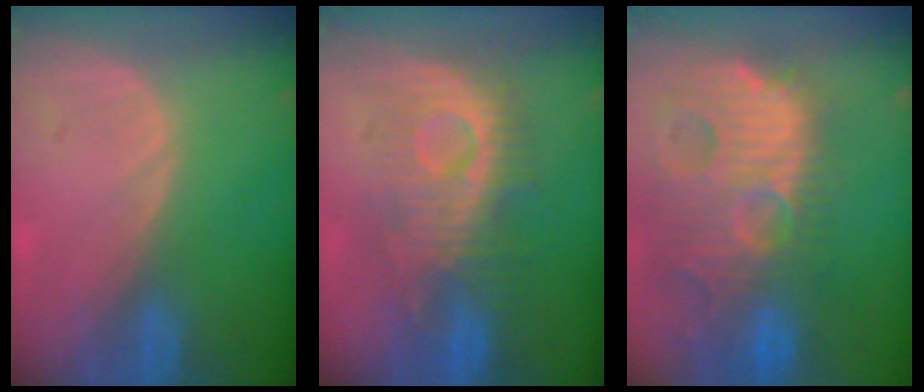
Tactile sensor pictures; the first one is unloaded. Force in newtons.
{"total": 9.1, "press": 9.1, "slide": 0.3}
{"total": 14.9, "press": 12.8, "slide": 7.6}